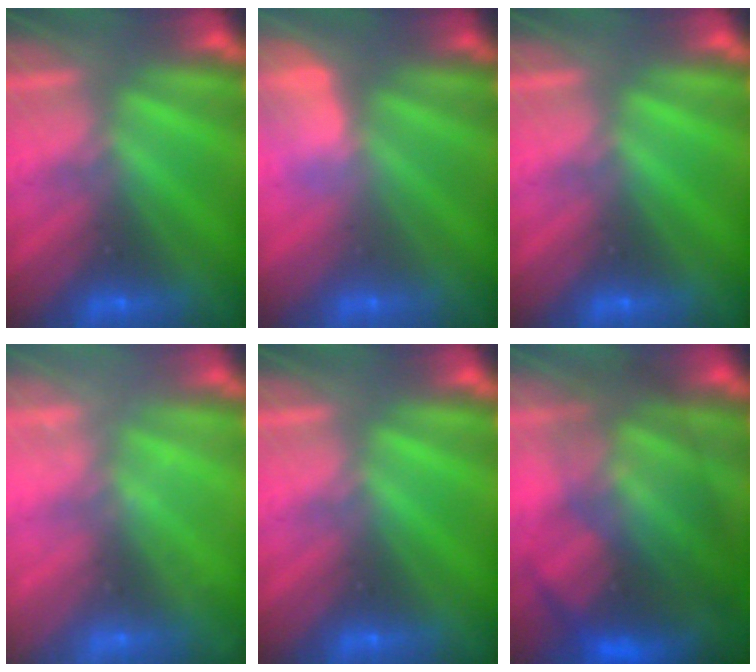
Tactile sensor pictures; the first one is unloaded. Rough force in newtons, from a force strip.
{"total": 2.8}
{"total": 0.0}
{"total": 2.1}
{"total": 0.0}
{"total": 7.2}